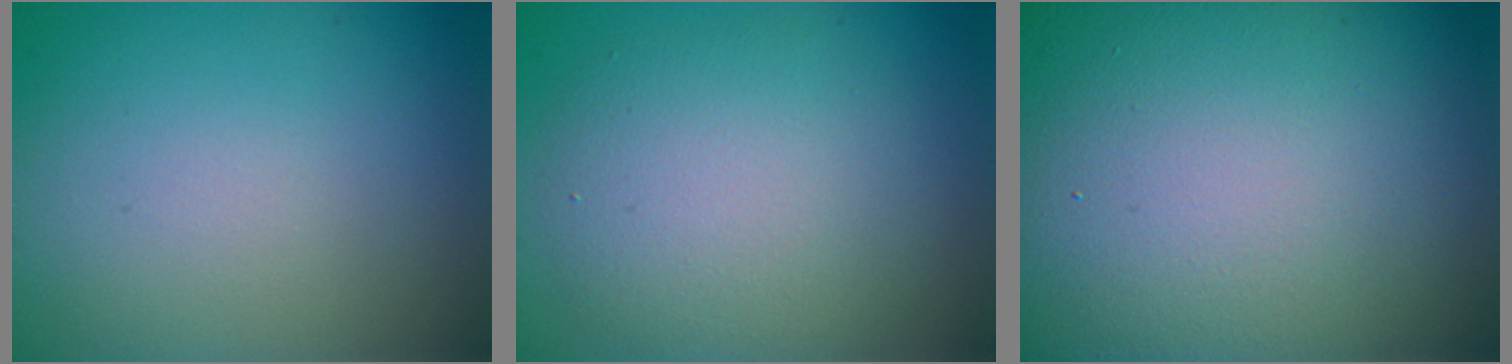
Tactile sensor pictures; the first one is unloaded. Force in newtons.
{"total": 5.5, "press": 5.5, "slide": 0.5}
{"total": 25.4, "press": 25.4, "slide": 1.6}